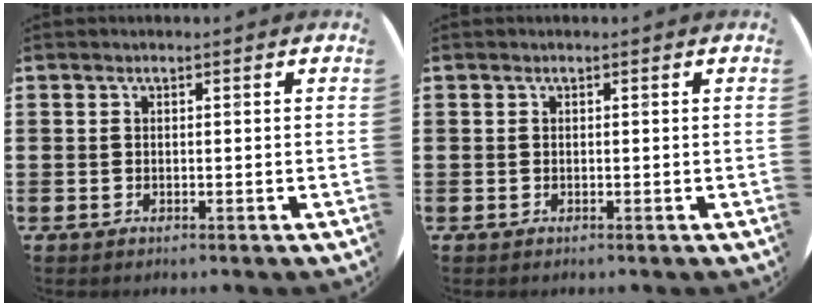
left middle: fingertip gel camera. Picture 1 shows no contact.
{"total": 0.0}